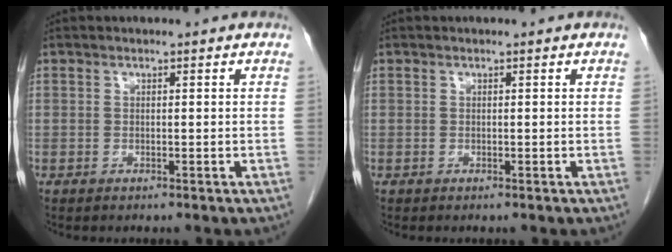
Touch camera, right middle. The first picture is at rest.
{"total": 0.0}